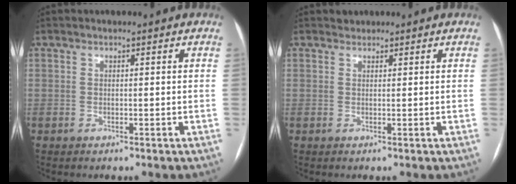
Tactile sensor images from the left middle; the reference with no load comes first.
{"total": 0.8, "force": [0.7, 0.4, -0.2], "torque": [0.000, 0.005, 0.010]}